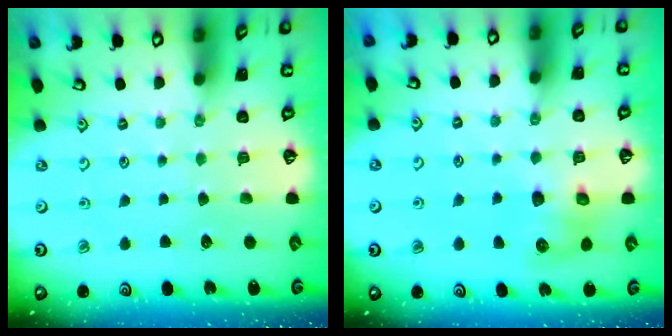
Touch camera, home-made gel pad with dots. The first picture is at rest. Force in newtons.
{"total": 7.7, "press": 7.6, "slide": 1.0}